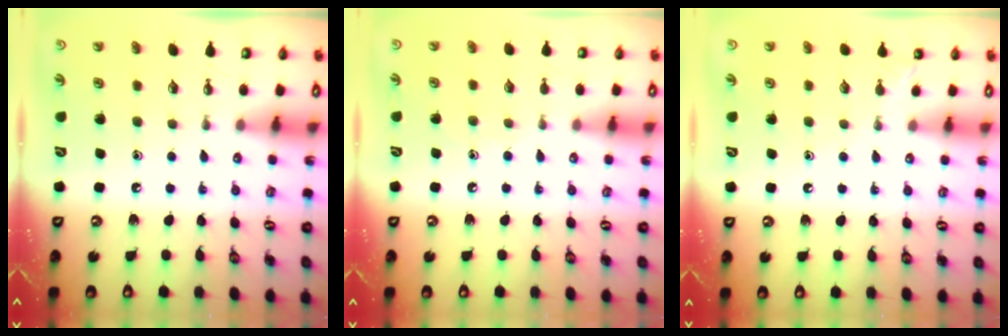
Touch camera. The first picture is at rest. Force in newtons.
{"total": 5.9, "press": 5.9, "slide": 0.6}
{"total": 2.9, "press": 2.9, "slide": 0.3}